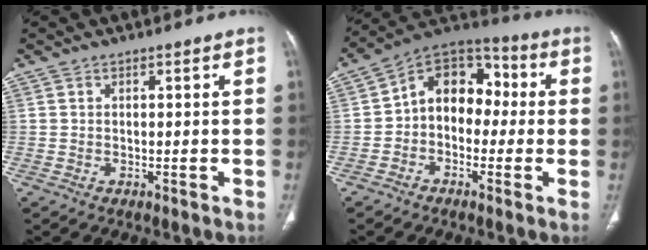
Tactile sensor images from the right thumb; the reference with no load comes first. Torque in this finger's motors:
{"motor_torque": [-0.17, 0.12, 0.37, 0.56, 0.09]}